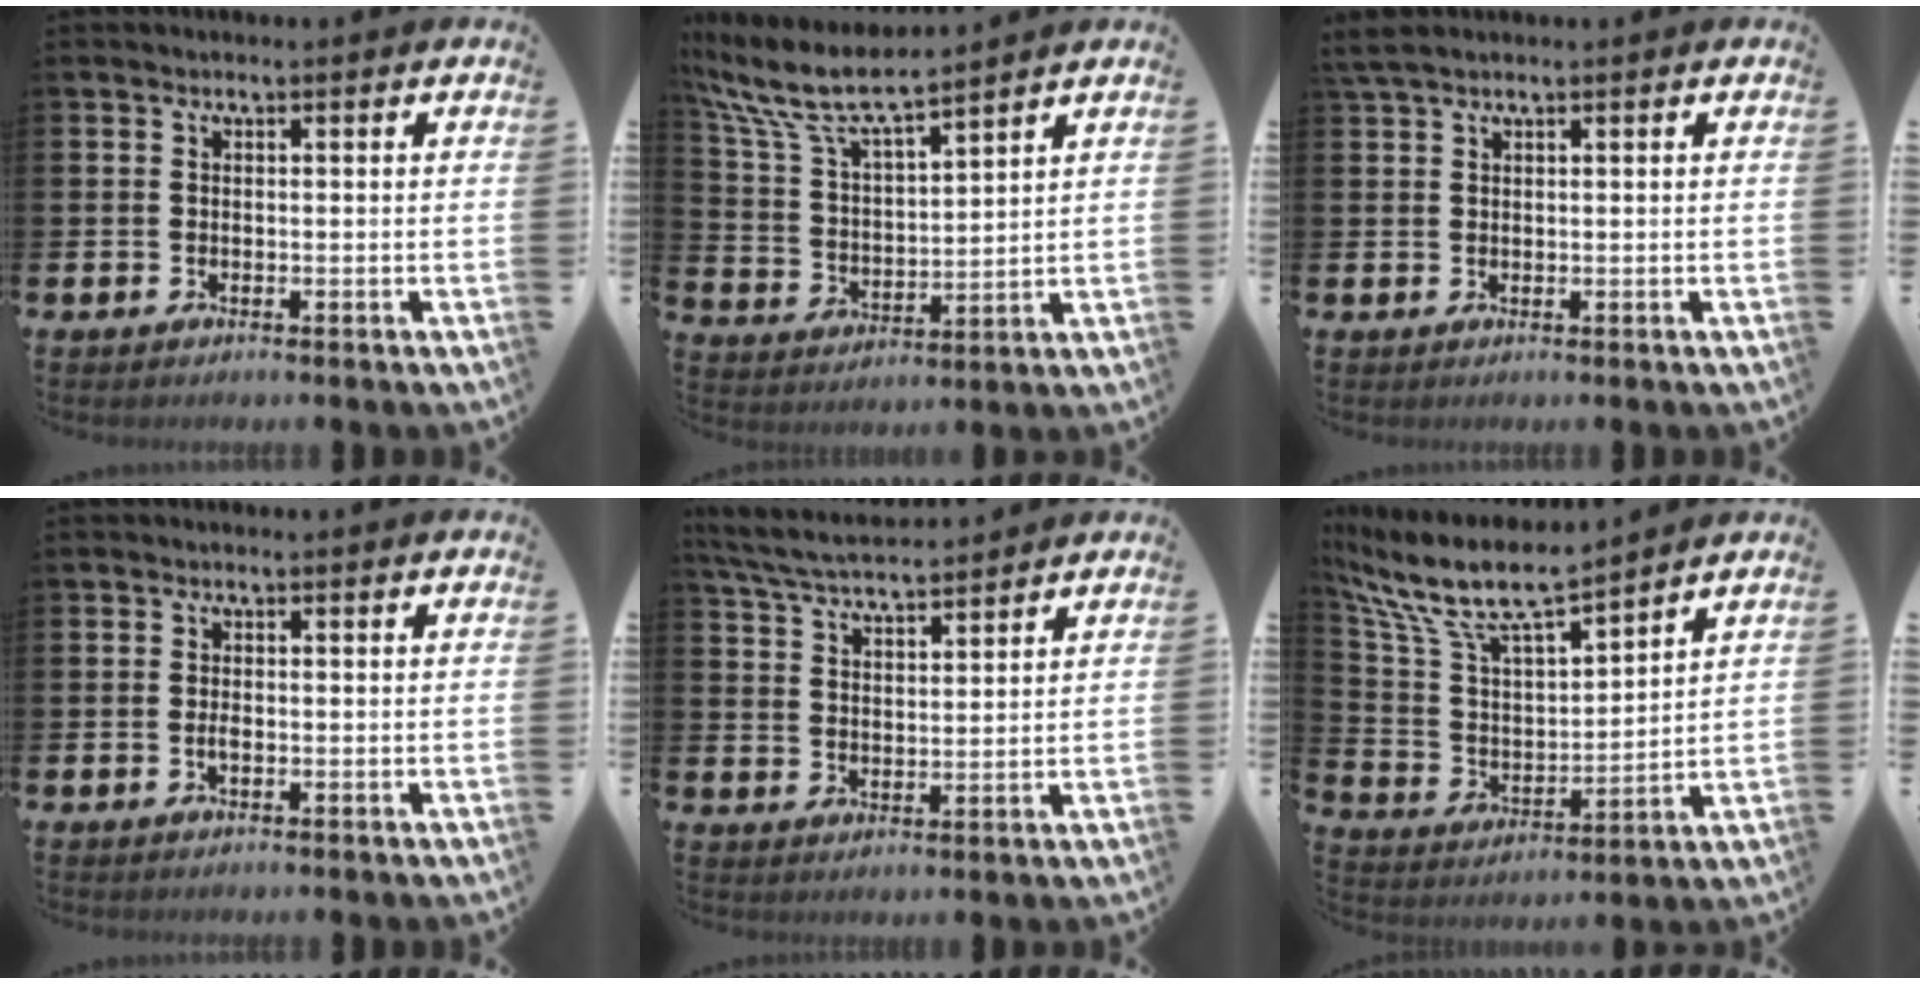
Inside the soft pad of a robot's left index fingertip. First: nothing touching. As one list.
[{"total": 8.7, "force": [7.8, 1.6, 3.5], "torque": [-0.107, -0.040, 0.138]}, {"total": 1.9, "force": [1.6, 0.4, 1.0], "torque": [-0.029, 0.008, 0.031]}, {"total": 1.2, "force": [-0.4, 0.4, 1.0], "torque": [-0.017, -0.001, -0.008]}, {"total": 5.6, "force": [5.4, 0.5, 1.2], "torque": [-0.048, -0.027, 0.098]}, {"total": 10.0, "force": [8.6, 2.1, 4.8], "torque": [-0.136, -0.052, 0.147]}]